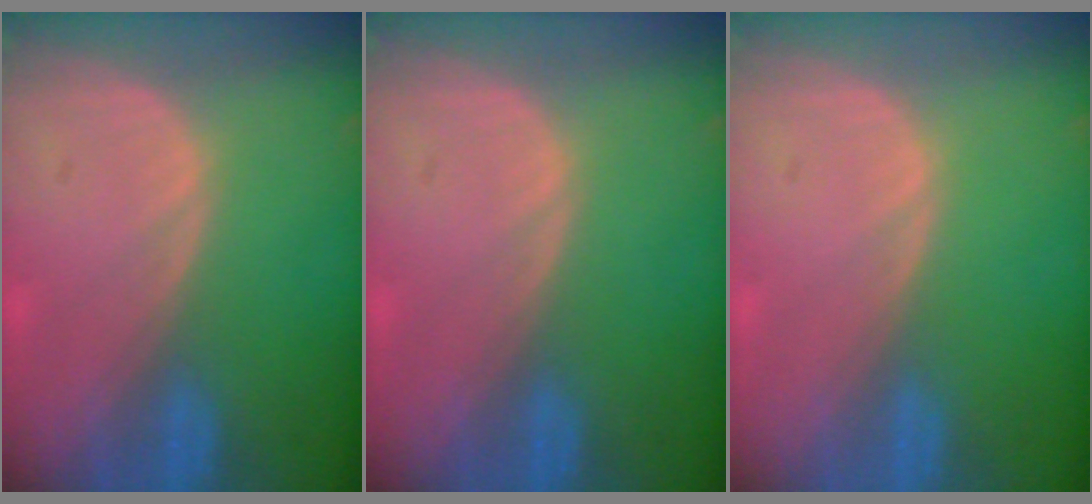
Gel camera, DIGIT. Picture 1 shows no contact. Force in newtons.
{"total": 0.0}
{"total": 0.0}